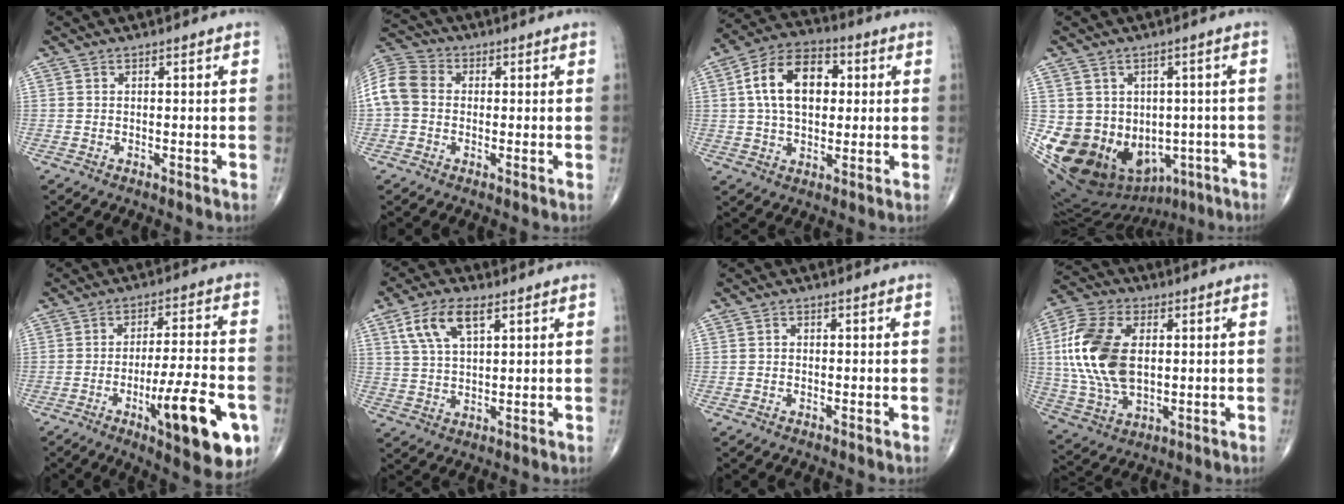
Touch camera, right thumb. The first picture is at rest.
{"total": 9.3, "force": [0.0, 7.5, 5.5], "torque": [-0.109, 0.028, -0.010]}
{"total": 14.3, "force": [2.5, 9.0, 10.8], "torque": [-0.166, 0.018, 0.035]}
{"total": 18.3, "force": [-3.6, 15.1, 9.7], "torque": [-0.151, 0.020, -0.020]}
{"total": 17.5, "force": [-6.5, 4.3, 15.7], "torque": [-0.218, 0.012, -0.088]}
{"total": 8.9, "force": [4.1, 4.2, 6.8], "torque": [-0.131, -0.005, 0.081]}
{"total": 0.7, "force": [-0.2, 0.5, 0.4], "torque": [0.000, 0.002, -0.007]}
{"total": 17.1, "force": [1.6, 10.3, 13.6], "torque": [-0.278, 0.000, 0.031]}